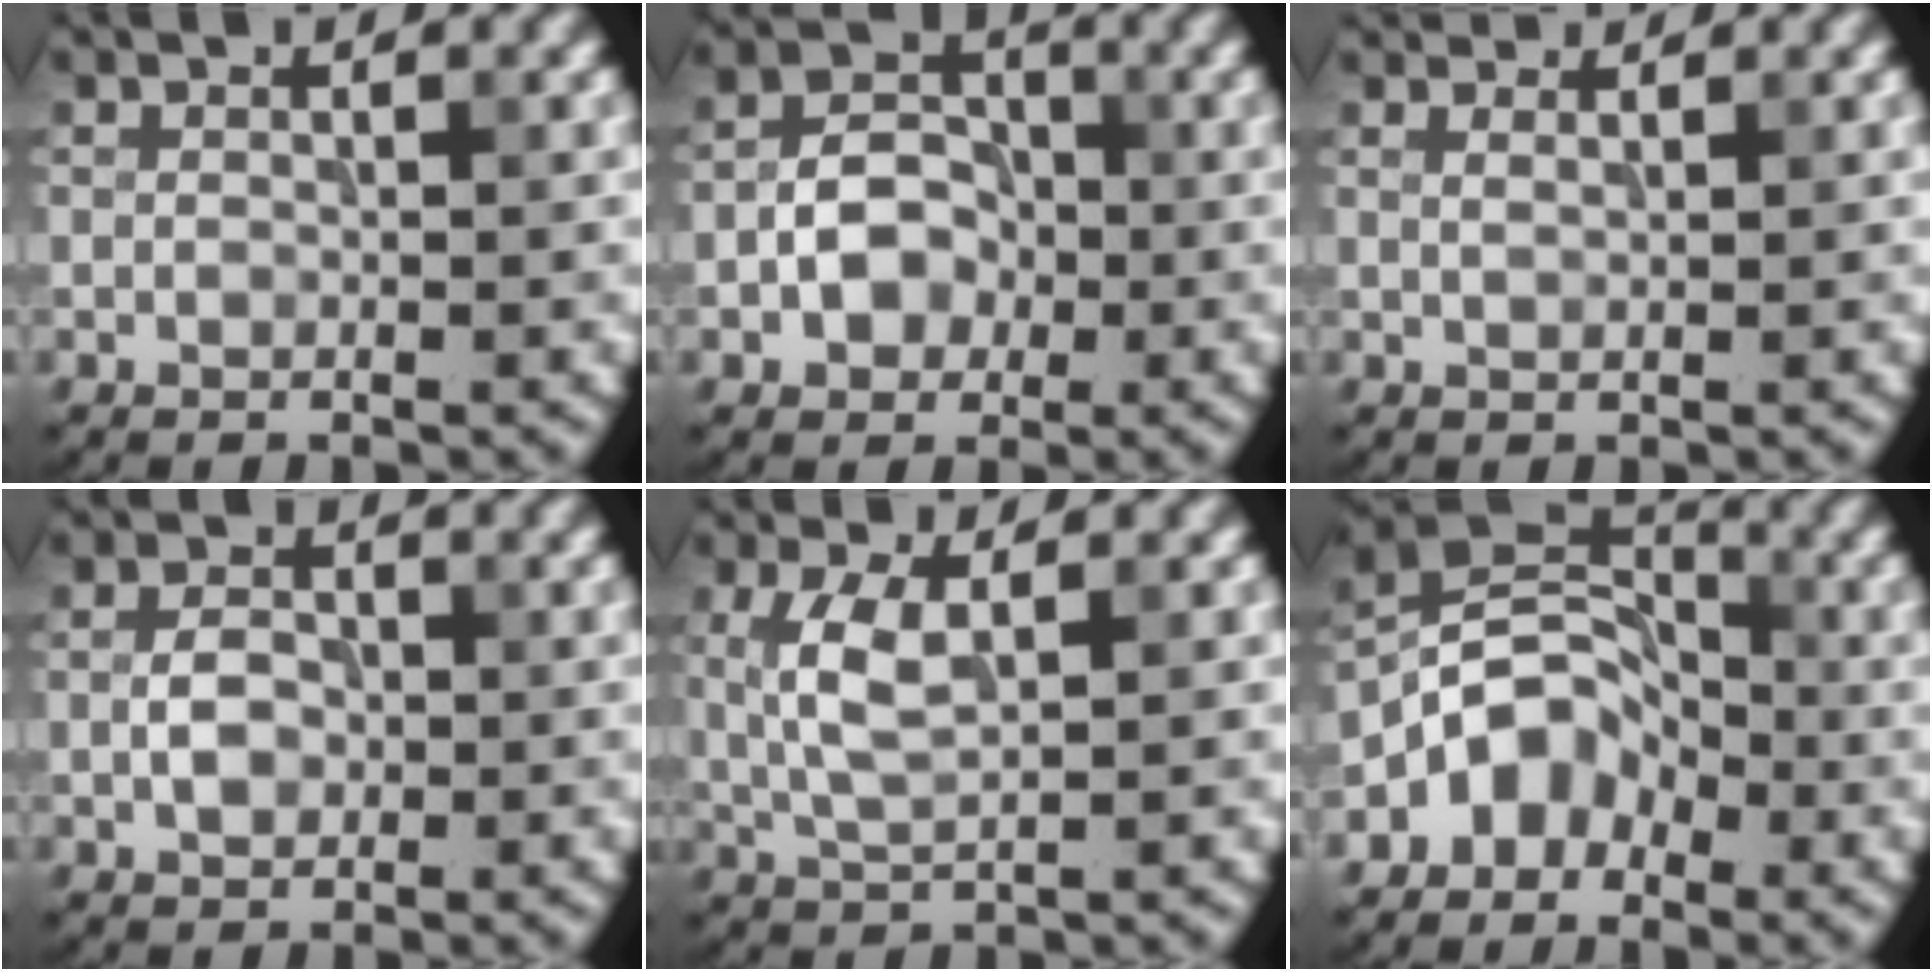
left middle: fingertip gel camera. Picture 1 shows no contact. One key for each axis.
{"total": 4.0, "fx": -0.9, "fy": 3.1, "fz": 2.4, "tx": -0.034, "ty": 0.005, "tz": -0.020}
{"total": 3.6, "fx": 2.8, "fy": 1.4, "fz": 1.6, "tx": -0.033, "ty": 0.018, "tz": 0.032}
{"total": 2.5, "fx": -0.3, "fy": 1.8, "fz": 1.8, "tx": -0.034, "ty": 0.004, "tz": -0.009}
{"total": 3.6, "fx": 0.6, "fy": 1.3, "fz": 3.3, "tx": -0.077, "ty": 0.003, "tz": 0.012}
{"total": 4.4, "fx": -2.3, "fy": 3.2, "fz": 1.9, "tx": -0.021, "ty": 0.010, "tz": -0.052}